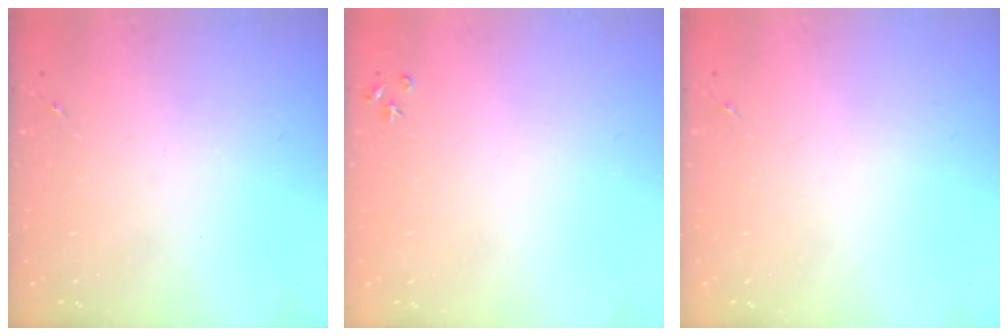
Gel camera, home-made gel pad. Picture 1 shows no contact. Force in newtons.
{"total": 3.6, "press": 3.5, "slide": 0.5}
{"total": 0.0}